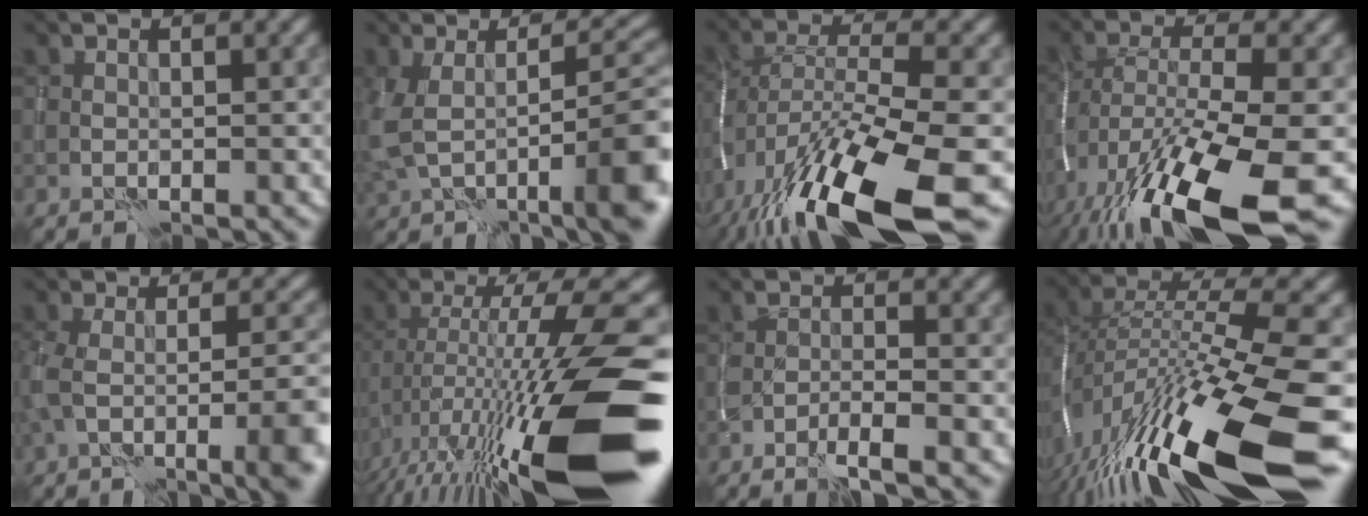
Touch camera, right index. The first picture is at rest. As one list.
[{"total": 9.0, "force": [-1.0, 3.5, 8.3], "torque": [-0.138, -0.004, -0.012]}, {"total": 16.3, "force": [-9.1, 4.5, 12.7], "torque": [-0.262, -0.018, -0.150]}, {"total": 16.2, "force": [-9.3, 4.3, 12.6], "torque": [-0.268, -0.025, -0.152]}, {"total": 8.7, "force": [-2.6, 2.9, 7.8], "torque": [-0.121, -0.011, -0.040]}, {"total": 17.4, "force": [-6.2, 3.3, 15.9], "torque": [-0.256, 0.009, -0.102]}, {"total": 2.7, "force": [-1.8, 0.3, 2.0], "torque": [-0.029, 0.004, -0.040]}, {"total": 16.8, "force": [-8.0, 4.4, 14.1], "torque": [-0.260, 0.004, -0.135]}]